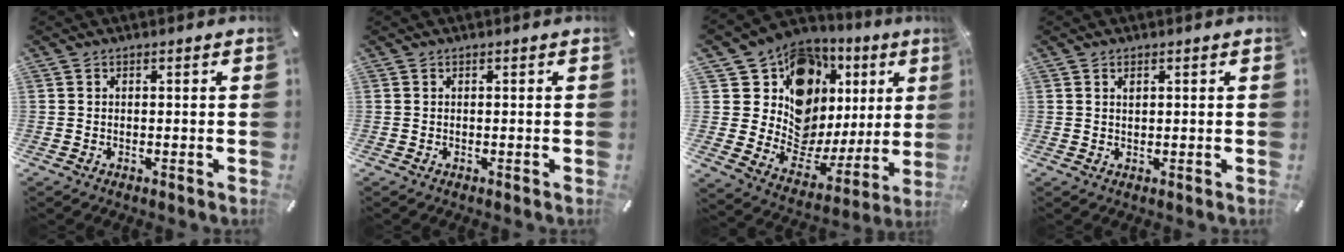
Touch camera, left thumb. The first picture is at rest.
{"total": 0.0}
{"total": 14.6, "force": [7.9, 10.8, 5.8], "torque": [-0.091, -0.089, 0.157]}
{"total": 1.1, "force": [0.5, 0.6, 0.7], "torque": [-0.015, 0.002, 0.009]}